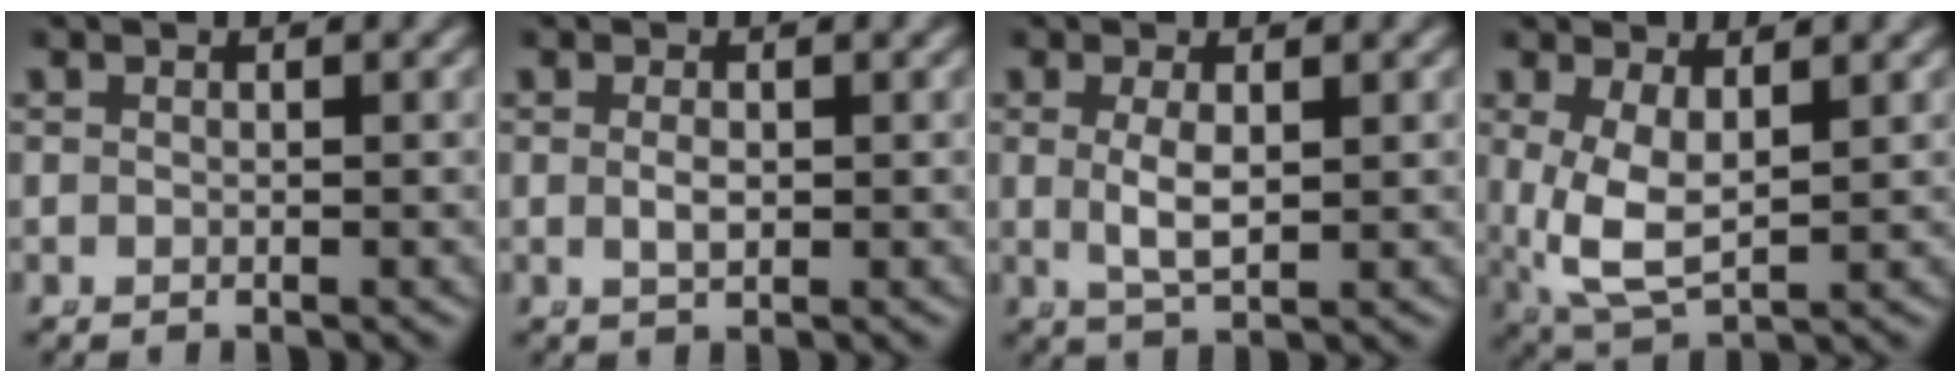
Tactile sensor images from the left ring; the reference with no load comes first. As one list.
[{"total": 1.2, "force": [0.0, 0.5, 1.0], "torque": [-0.024, -0.011, 0.006]}, {"total": 2.6, "force": [0.1, 0.8, 2.5], "torque": [-0.055, -0.013, 0.014]}, {"total": 5.5, "force": [0.4, 3.4, 4.4], "torque": [-0.109, -0.029, 0.028]}]